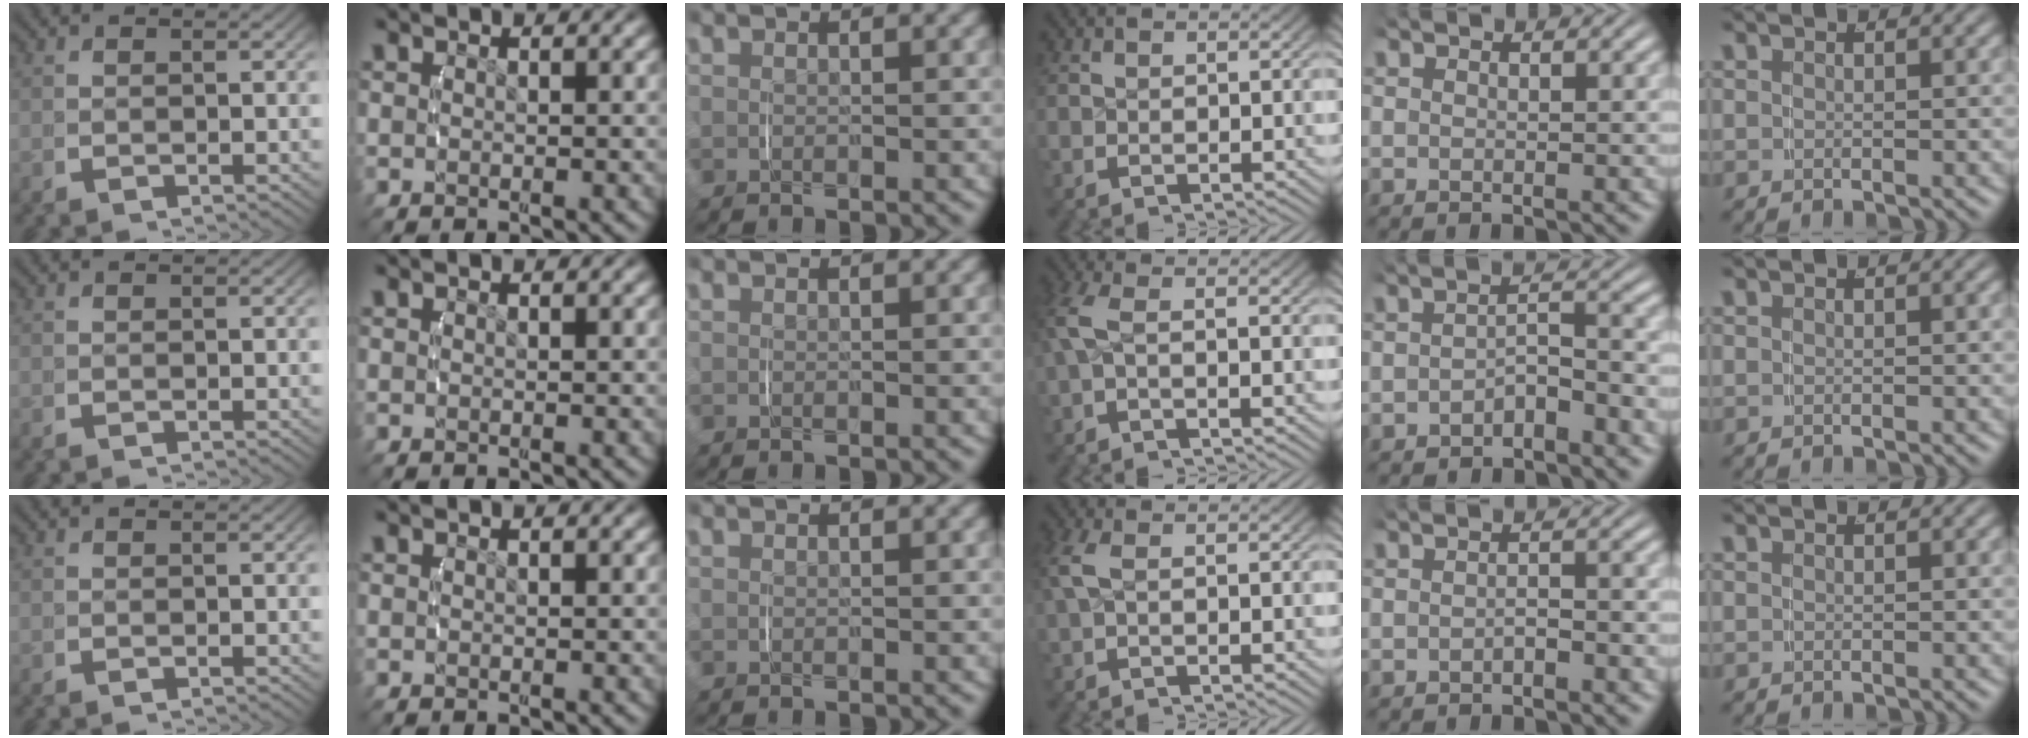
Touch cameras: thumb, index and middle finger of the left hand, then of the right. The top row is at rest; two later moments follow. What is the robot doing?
{"motion": "lift_and_place", "object": "toothpaste"}